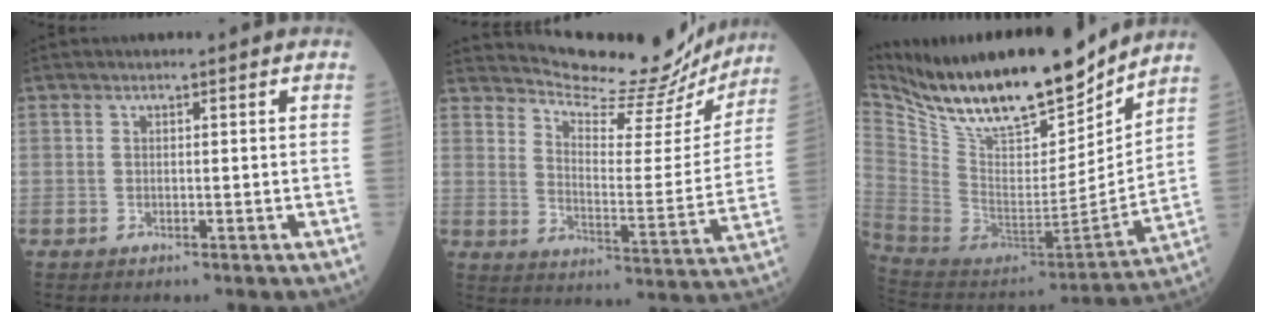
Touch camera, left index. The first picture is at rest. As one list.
[{"total": 18.3, "force": [17.7, 2.8, 3.8], "torque": [-0.059, -0.059, 0.225]}, {"total": 24.5, "force": [19.8, 6.5, 12.8], "torque": [-0.240, -0.020, 0.339]}]